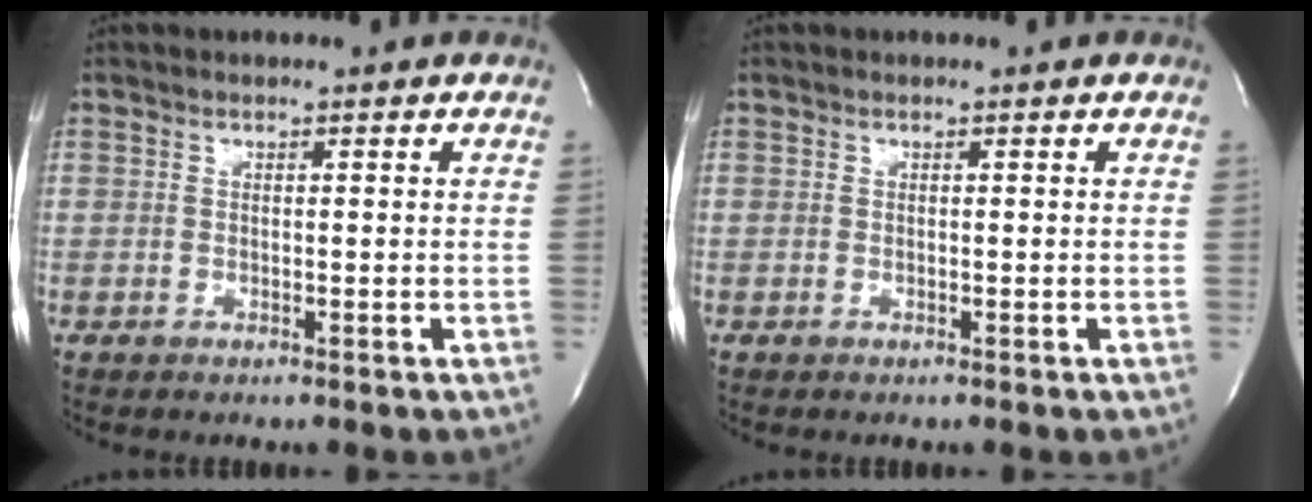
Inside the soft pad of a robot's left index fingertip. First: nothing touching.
{"total": 0.0}